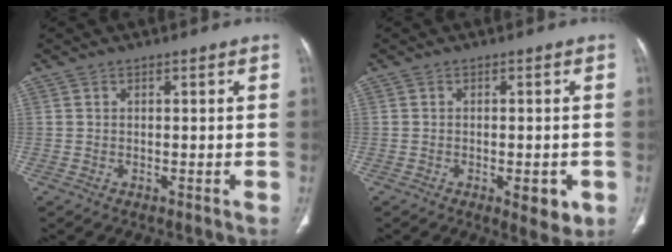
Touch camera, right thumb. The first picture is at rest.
{"total": 5.1, "force": [-1.8, 2.2, 4.2], "torque": [-0.039, -0.004, -0.017]}